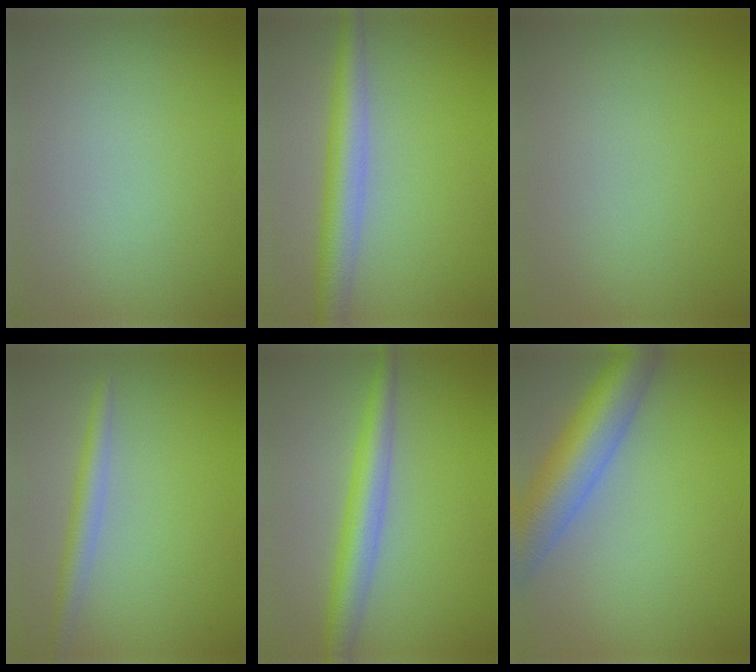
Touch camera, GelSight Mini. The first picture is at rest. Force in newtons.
{"total": 4.3, "press": 4.3, "slide": 0.1}
{"total": 0.0}
{"total": 2.3, "press": 2.3, "slide": 0.1}
{"total": 3.9, "press": 3.9, "slide": 0.1}
{"total": 8.3, "press": 8.3, "slide": 0.4}